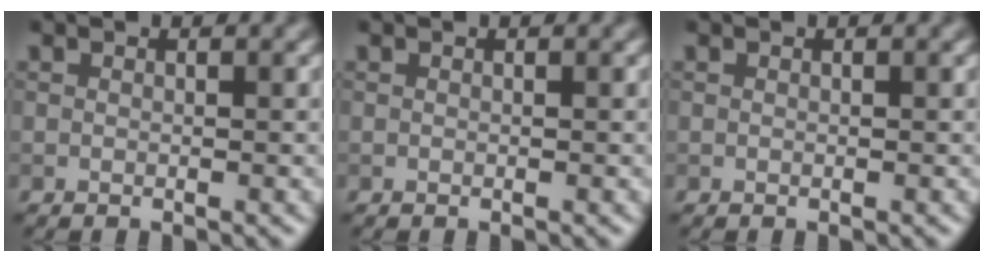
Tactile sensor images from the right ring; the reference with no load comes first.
{"total": 0.0}
{"total": 0.0}